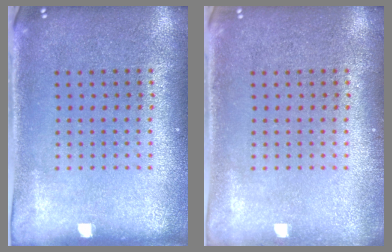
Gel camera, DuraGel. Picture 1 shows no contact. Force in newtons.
{"total": 0.6, "press": 0.6, "slide": 0.1}